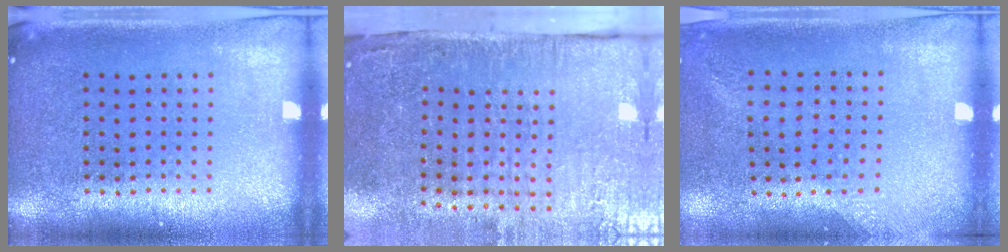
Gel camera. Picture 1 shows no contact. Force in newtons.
{"total": 5.0, "press": 4.0, "slide": 3.0}
{"total": 1.4, "press": 1.1, "slide": 0.9}